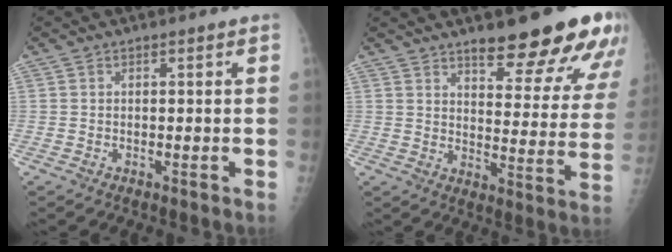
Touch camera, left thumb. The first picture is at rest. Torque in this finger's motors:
{"motor_torque": [0.81, 0.23, 1.57, -0.98, 0.12]}